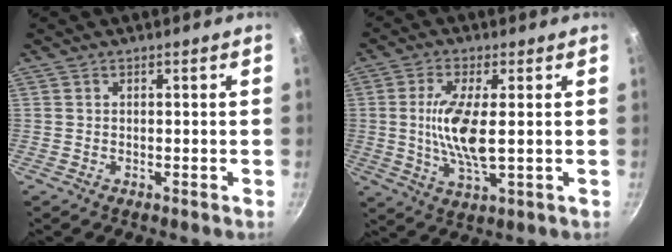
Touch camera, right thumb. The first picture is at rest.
{"total": 10.3, "force": [0.6, 3.3, 9.8], "torque": [-0.199, -0.009, 0.012]}